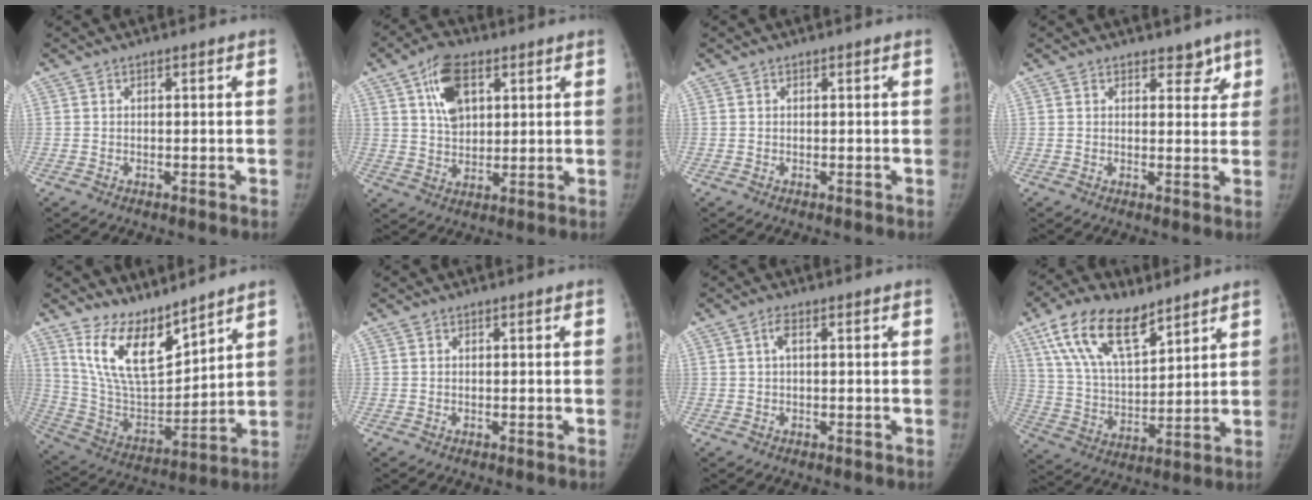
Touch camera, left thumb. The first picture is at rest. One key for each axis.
{"total": 9.7, "fx": 4.1, "fy": 5.8, "fz": 6.7, "tx": -0.097, "ty": -0.010, "tz": 0.073}
{"total": 0.0}
{"total": 3.3, "fx": 2.3, "fy": 2.0, "fz": 1.3, "tx": 0.015, "ty": -0.012, "tz": 0.028}
{"total": 14.5, "fx": 10.8, "fy": 5.3, "fz": 8.1, "tx": -0.116, "ty": -0.077, "tz": 0.222}
{"total": 0.0}
{"total": 1.7, "fx": 0.3, "fy": 0.7, "fz": 1.6, "tx": -0.035, "ty": 0.006, "tz": 0.007}
{"total": 16.8, "fx": 10.4, "fy": 7.4, "fz": 10.9, "tx": -0.173, "ty": -0.036, "tz": 0.199}